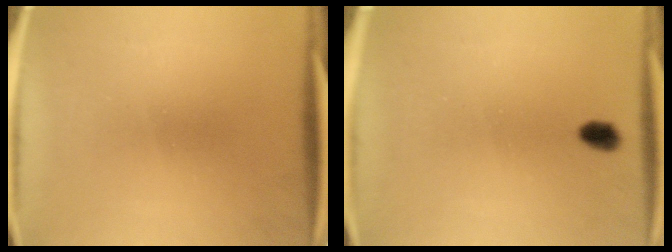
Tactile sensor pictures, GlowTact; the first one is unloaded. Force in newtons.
{"total": 2.7}